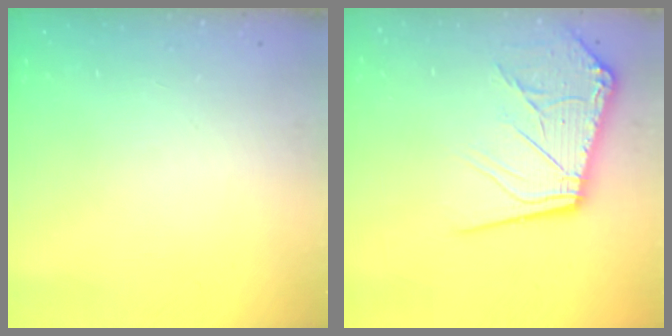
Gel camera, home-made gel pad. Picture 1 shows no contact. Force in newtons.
{"total": 14.8, "press": 14.7, "slide": 2.0}